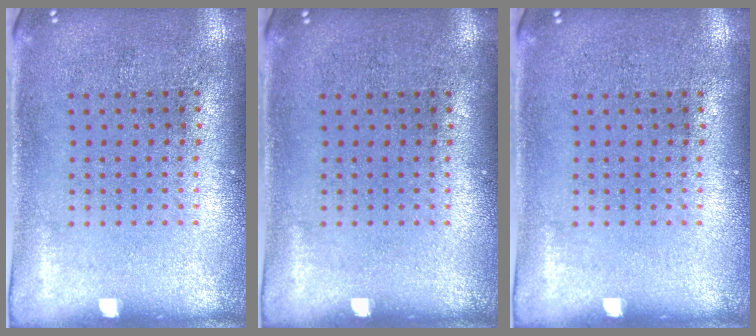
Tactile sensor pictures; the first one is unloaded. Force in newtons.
{"total": 0.0}
{"total": 0.0}